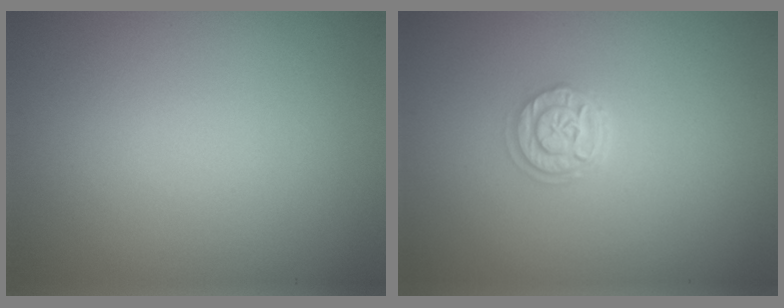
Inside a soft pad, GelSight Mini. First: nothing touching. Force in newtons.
{"total": 2.6, "press": 2.2, "slide": 1.5}